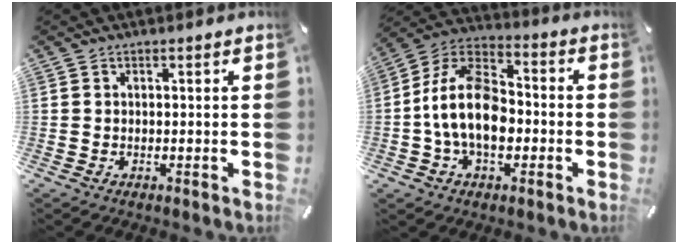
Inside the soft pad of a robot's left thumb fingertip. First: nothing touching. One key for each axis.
{"total": 14.7, "fx": -3.3, "fy": 10.1, "fz": 10.2, "tx": -0.213, "ty": 0.025, "tz": -0.063}